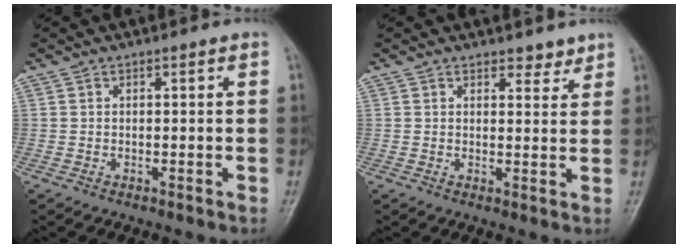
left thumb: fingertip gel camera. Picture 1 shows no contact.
{"total": 2.9, "force": [2.4, 1.4, 0.9], "torque": [0.007, -0.016, 0.033]}